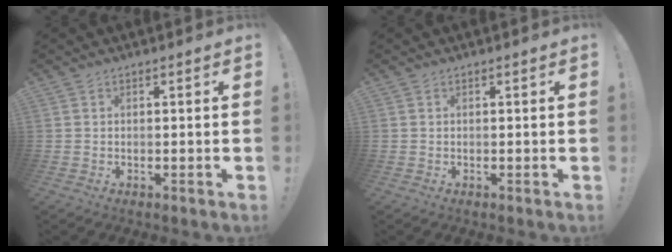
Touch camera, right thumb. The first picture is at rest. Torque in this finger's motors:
{"motor_torque": [-0.11, 0.12, -0.08, 0.08, 0.03]}